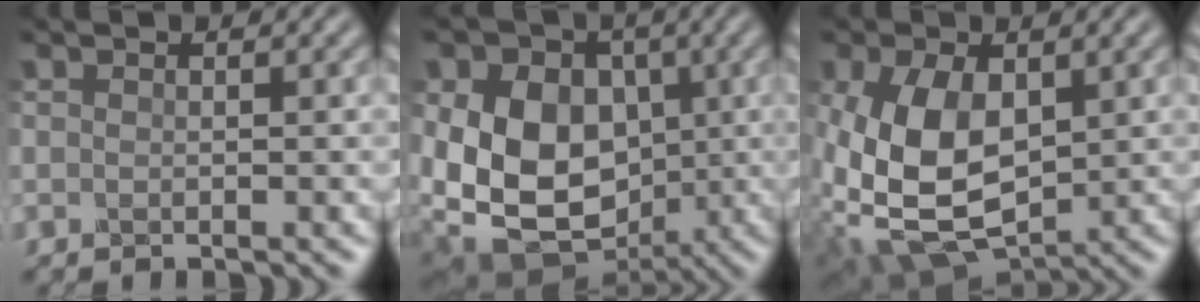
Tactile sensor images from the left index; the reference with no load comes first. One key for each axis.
{"total": 17.1, "fx": -0.1, "fy": 14.3, "fz": 9.4, "tx": -0.210, "ty": 0.014, "tz": -0.016}
{"total": 10.3, "fx": -0.2, "fy": 6.6, "fz": 8.0, "tx": -0.209, "ty": -0.011, "tz": 0.004}